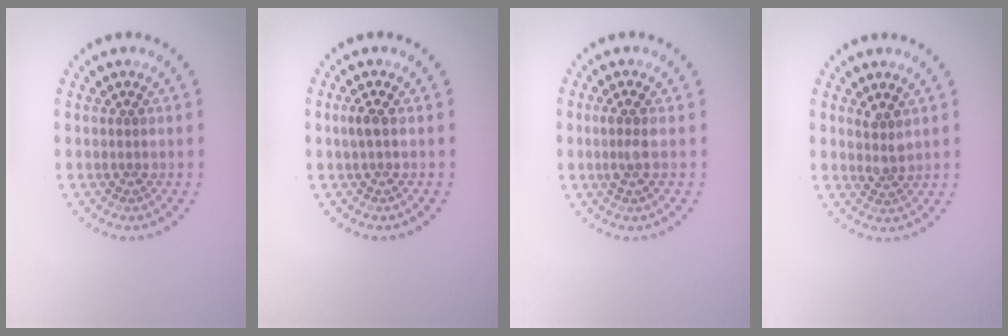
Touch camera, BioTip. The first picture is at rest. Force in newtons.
{"total": 1.0, "press": 1.0, "slide": 0.3}
{"total": 1.4, "press": 1.1, "slide": 0.8}
{"total": 1.6, "press": 1.2, "slide": 1.0}